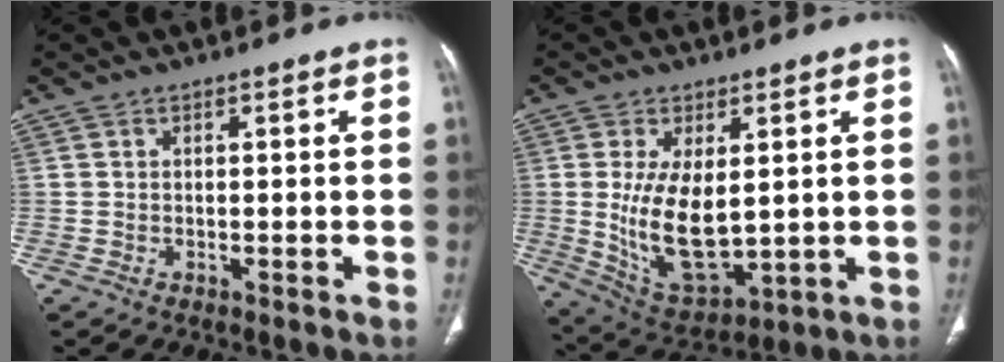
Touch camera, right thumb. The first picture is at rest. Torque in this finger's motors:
{"motor_torque": [-0.27, 0.65, 0.47, 0.43, 0.14]}